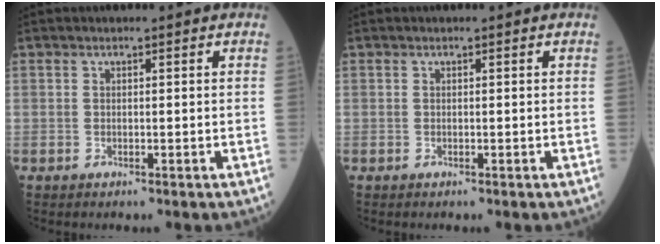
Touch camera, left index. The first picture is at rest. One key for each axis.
{"total": 0.0}